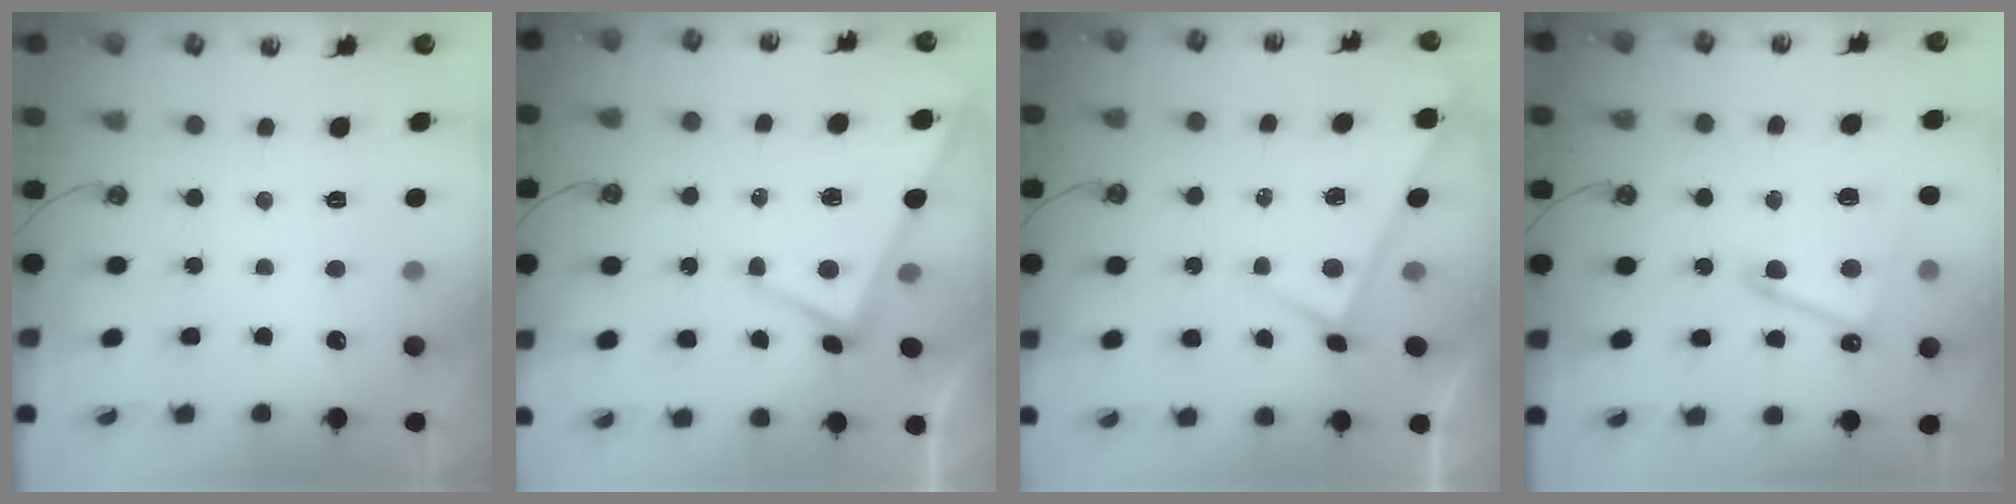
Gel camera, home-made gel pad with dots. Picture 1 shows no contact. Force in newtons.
{"total": 2.4, "press": 2.4, "slide": 0.3}
{"total": 0.0}
{"total": 11.6, "press": 11.5, "slide": 0.8}